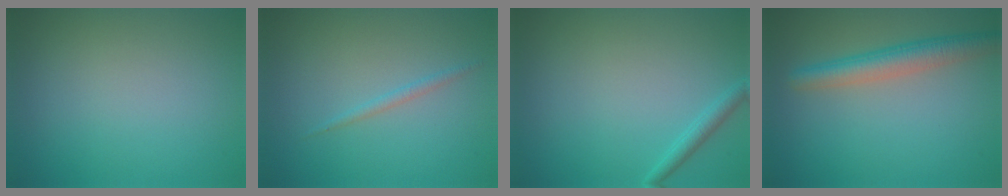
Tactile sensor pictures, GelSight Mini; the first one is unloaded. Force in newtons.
{"total": 0.9, "press": 0.9, "slide": 0.1}
{"total": 1.3, "press": 1.3, "slide": 0.1}
{"total": 3.9, "press": 3.9, "slide": 0.1}